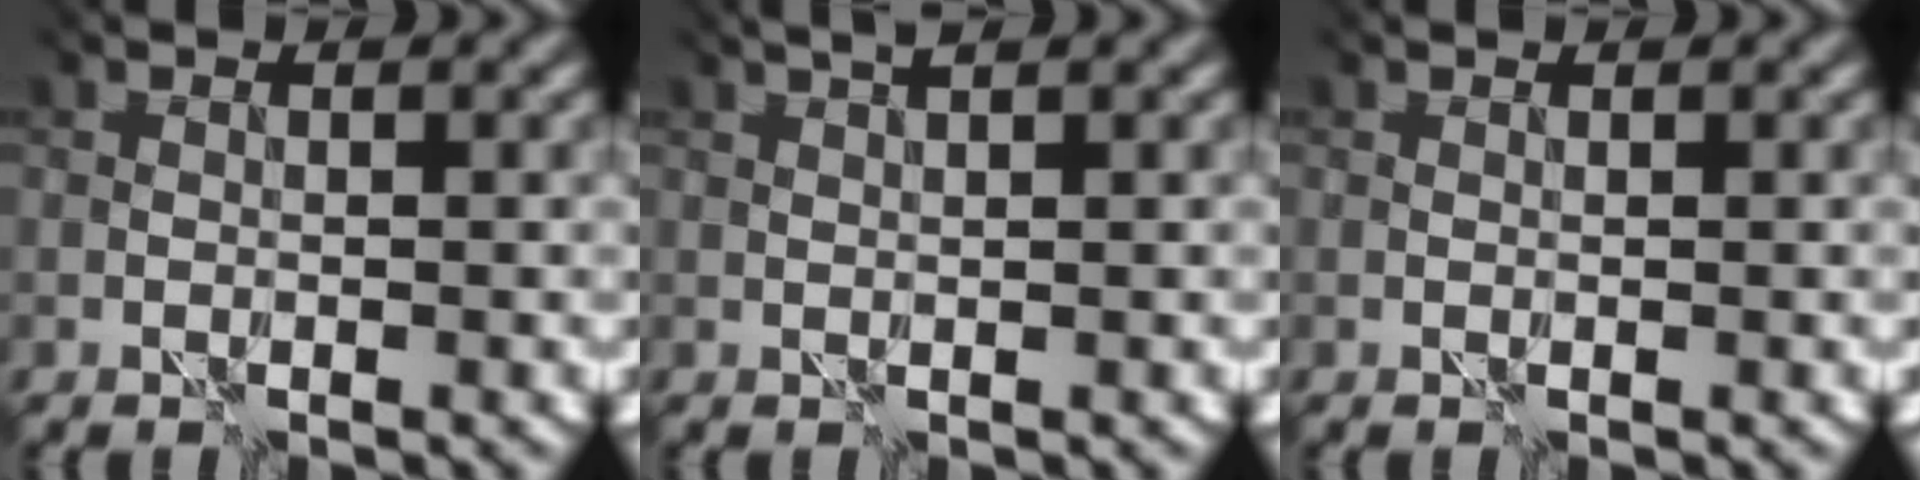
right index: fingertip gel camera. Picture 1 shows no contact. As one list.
[{"total": 2.0, "force": [1.7, 0.0, 1.0], "torque": [-0.003, 0.017, 0.024]}, {"total": 0.5, "force": [0.5, 0.1, 0.0], "torque": [-0.003, -0.002, 0.010]}]